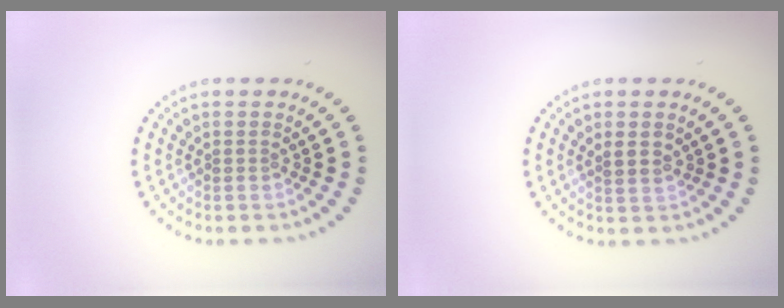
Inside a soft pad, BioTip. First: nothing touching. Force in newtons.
{"total": 1.1, "press": 0.9, "slide": 0.6}